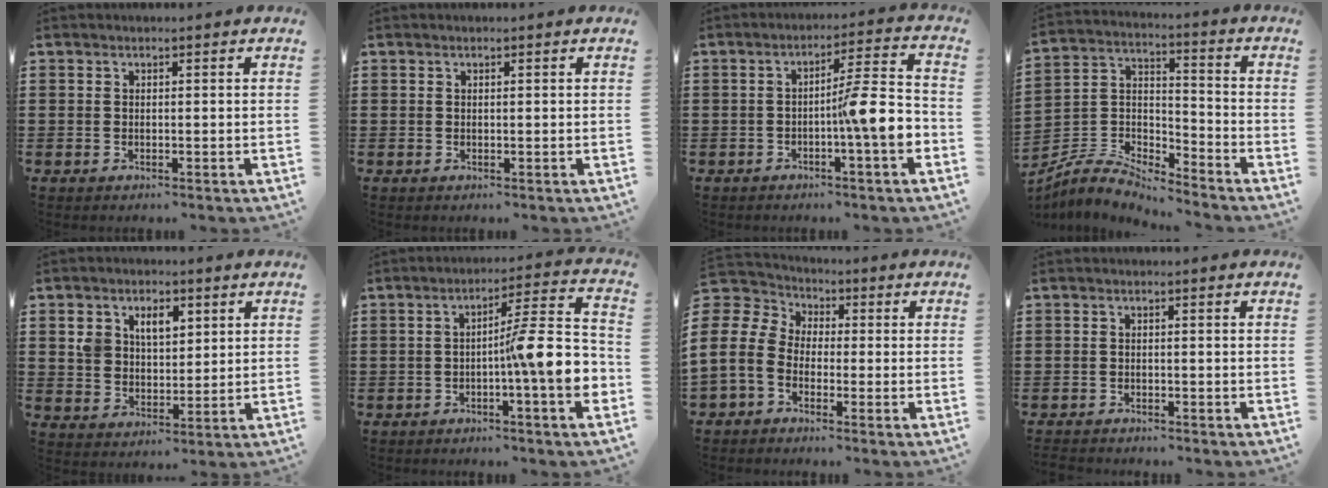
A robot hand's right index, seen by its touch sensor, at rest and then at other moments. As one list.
[{"total": 0.0}, {"total": 9.0, "force": [-2.2, 1.4, 8.6], "torque": [-0.127, 0.000, -0.040]}, {"total": 5.7, "force": [-5.4, 1.2, 1.3], "torque": [-0.041, -0.002, -0.112]}, {"total": 5.7, "force": [2.7, 3.9, 3.2], "torque": [-0.071, 0.015, 0.046]}, {"total": 10.8, "force": [-2.0, 1.6, 10.5], "torque": [-0.145, -0.014, -0.039]}, {"total": 8.3, "force": [-1.3, 6.8, 4.6], "torque": [-0.150, 0.001, -0.036]}, {"total": 1.1, "force": [-1.1, 0.1, -0.2], "torque": [0.000, 0.003, -0.025]}]